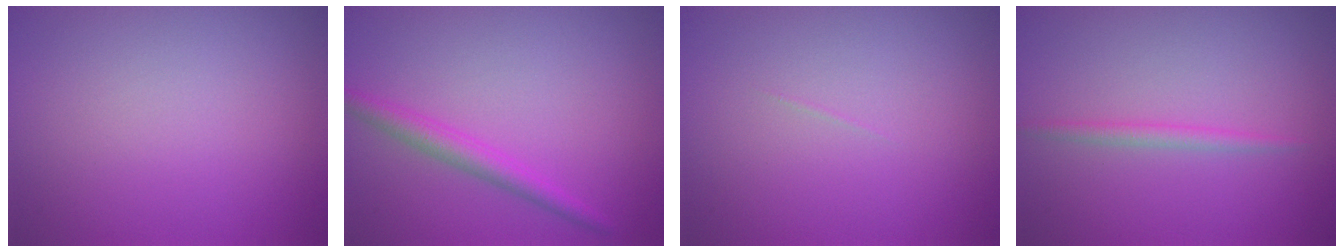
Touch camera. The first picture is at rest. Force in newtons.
{"total": 2.3, "press": 2.3, "slide": 0.1}
{"total": 0.0}
{"total": 1.2, "press": 1.2, "slide": 0.1}